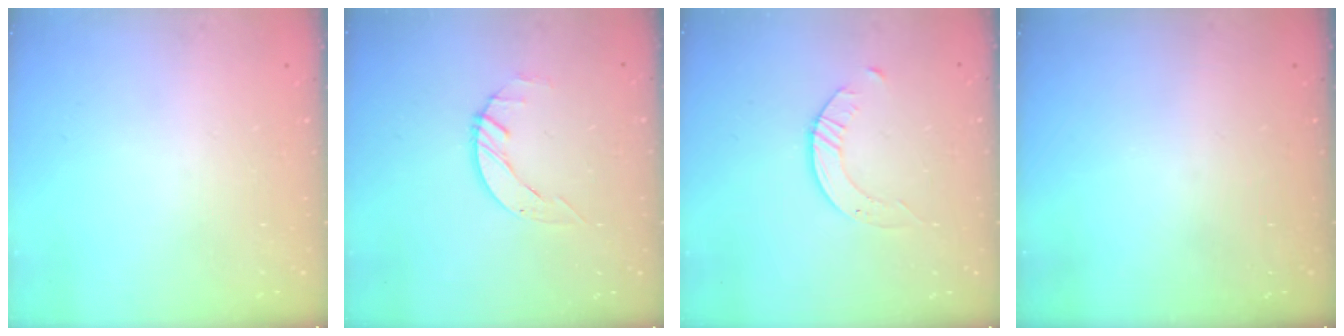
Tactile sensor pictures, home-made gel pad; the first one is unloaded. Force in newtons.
{"total": 2.9, "press": 2.8, "slide": 0.3}
{"total": 2.7, "press": 2.7, "slide": 0.3}
{"total": 0.0}